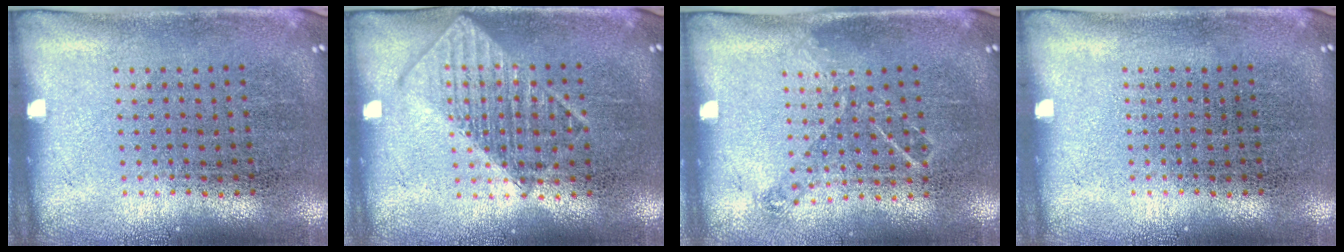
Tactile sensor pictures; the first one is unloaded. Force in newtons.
{"total": 1.2, "press": 1.2, "slide": 0.1}
{"total": 0.9, "press": 0.8, "slide": 0.3}
{"total": 0.0}